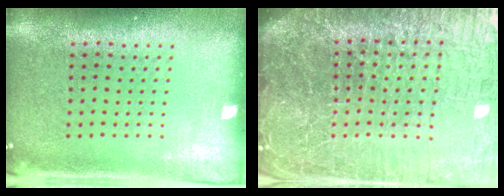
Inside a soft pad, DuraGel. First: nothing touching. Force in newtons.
{"total": 7.5, "press": 6.5, "slide": 3.8}